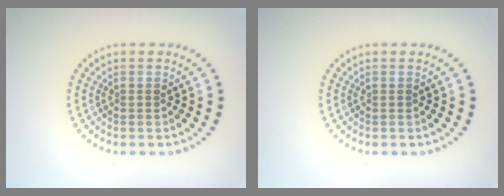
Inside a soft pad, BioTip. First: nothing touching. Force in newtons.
{"total": 0.0}